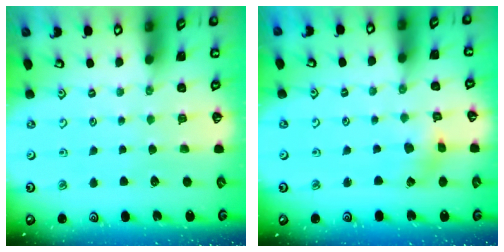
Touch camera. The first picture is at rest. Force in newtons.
{"total": 2.5, "press": 2.5, "slide": 0.4}